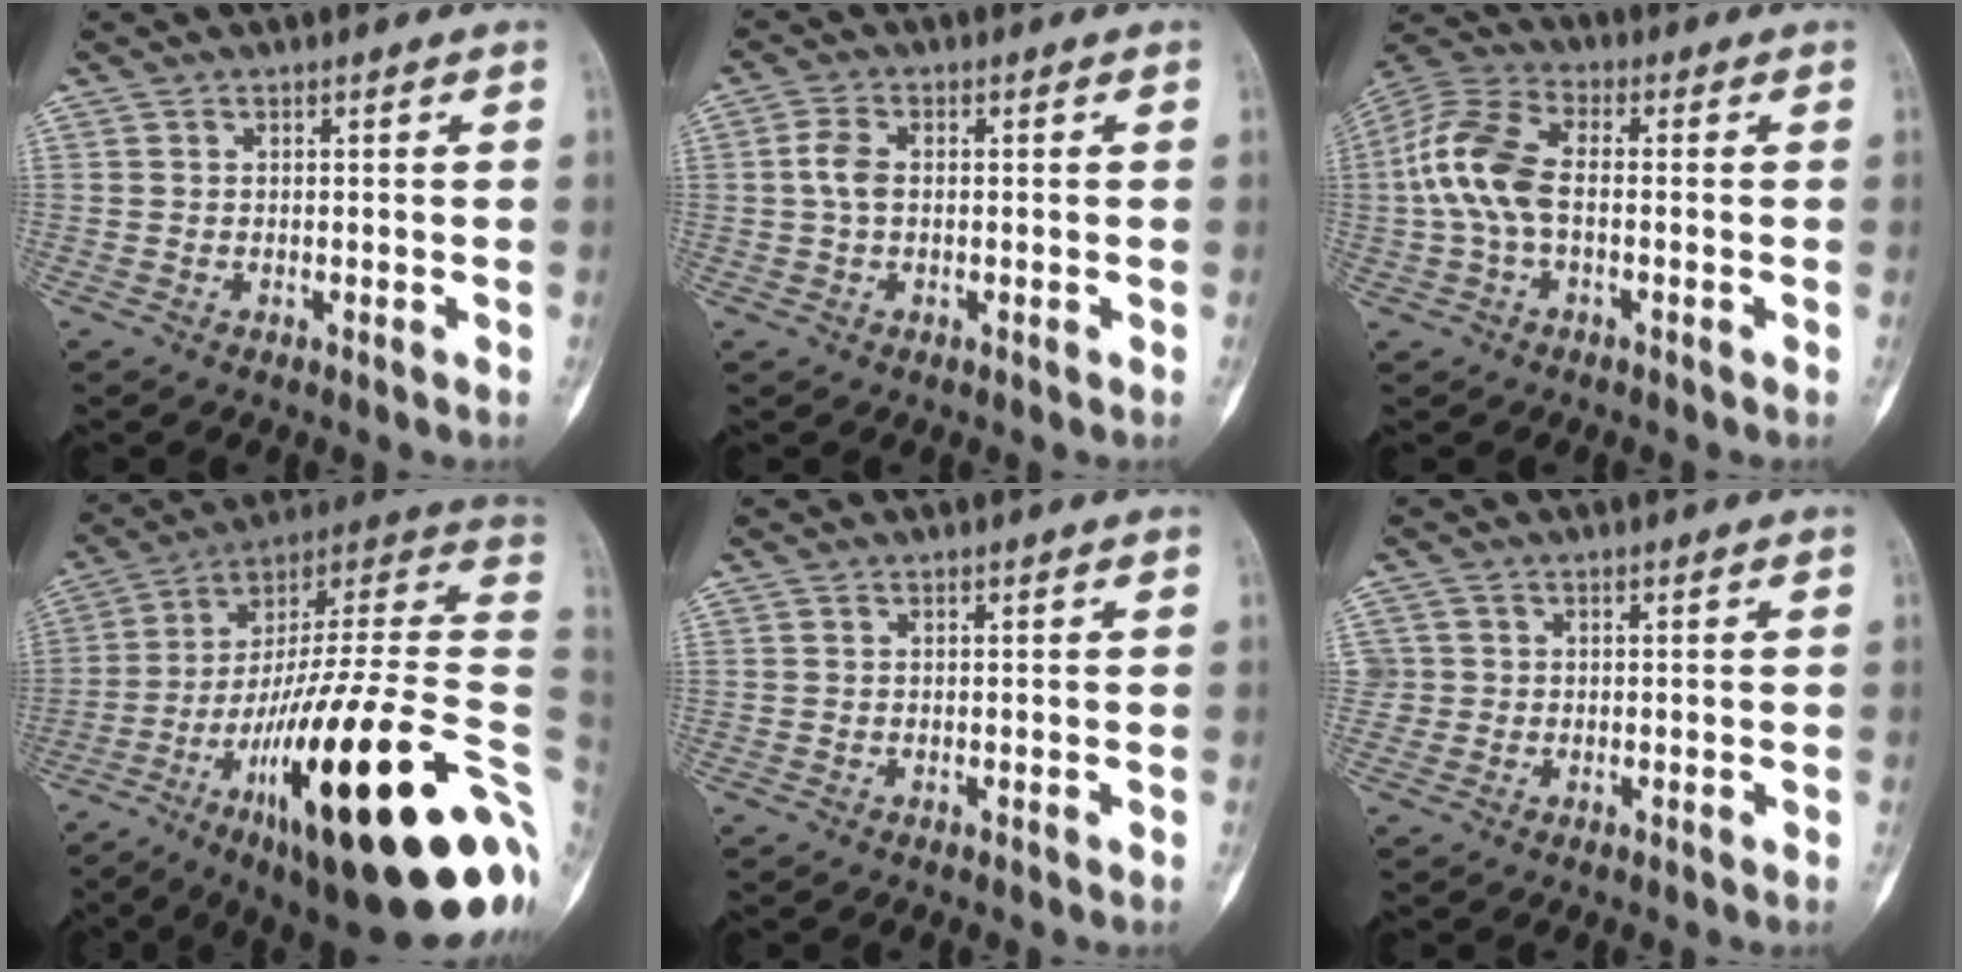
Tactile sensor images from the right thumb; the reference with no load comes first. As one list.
[{"total": 3.7, "force": [0.2, 2.2, 2.9], "torque": [-0.066, 0.008, -0.001]}, {"total": 11.4, "force": [-0.6, 6.3, 9.5], "torque": [-0.214, 0.032, -0.017]}, {"total": 36.5, "force": [-8.8, 7.5, 34.6], "torque": [-0.446, 0.065, -0.146]}, {"total": 0.0}, {"total": 2.3, "force": [0.0, 2.3, 0.0], "torque": [0.015, 0.007, -0.001]}]